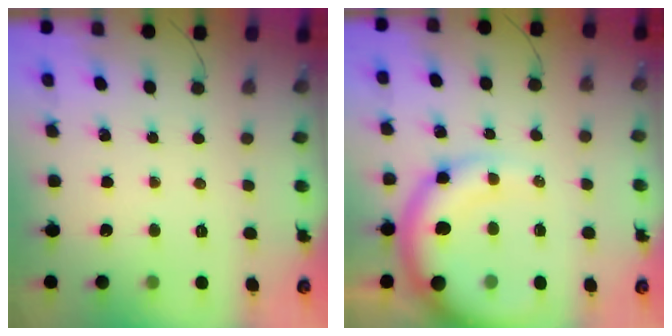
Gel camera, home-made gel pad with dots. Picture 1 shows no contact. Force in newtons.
{"total": 13.6, "press": 13.3, "slide": 2.9}